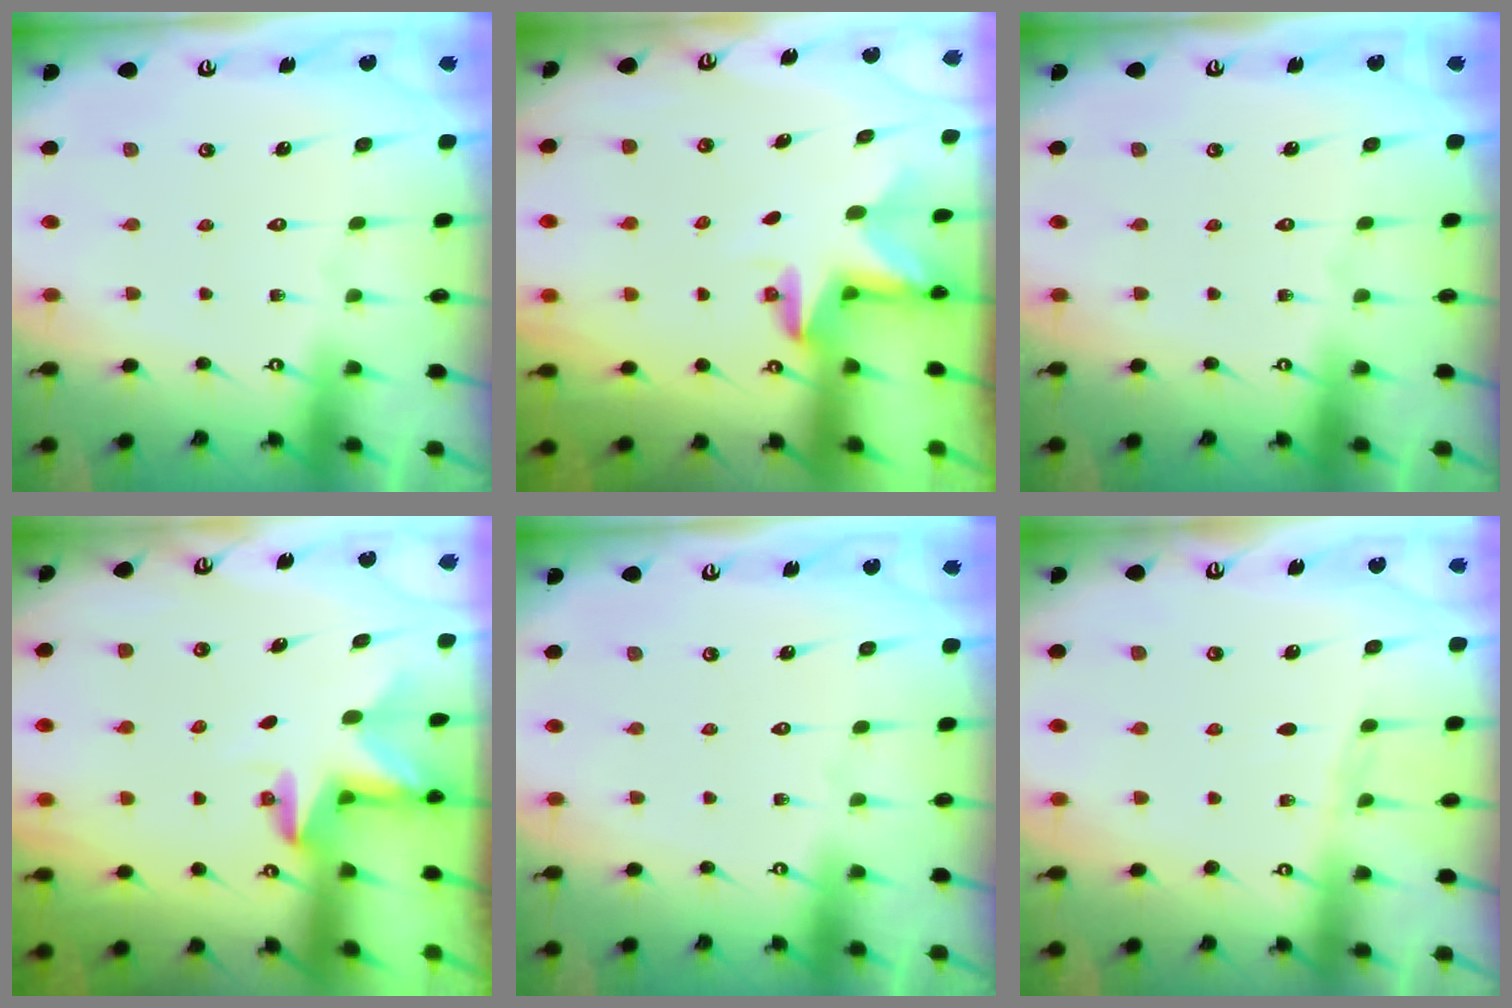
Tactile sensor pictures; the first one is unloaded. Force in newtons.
{"total": 2.8, "press": 2.8, "slide": 0.2}
{"total": 0.0}
{"total": 3.0, "press": 3.0, "slide": 0.1}
{"total": 0.0}
{"total": 3.6, "press": 3.5, "slide": 0.5}